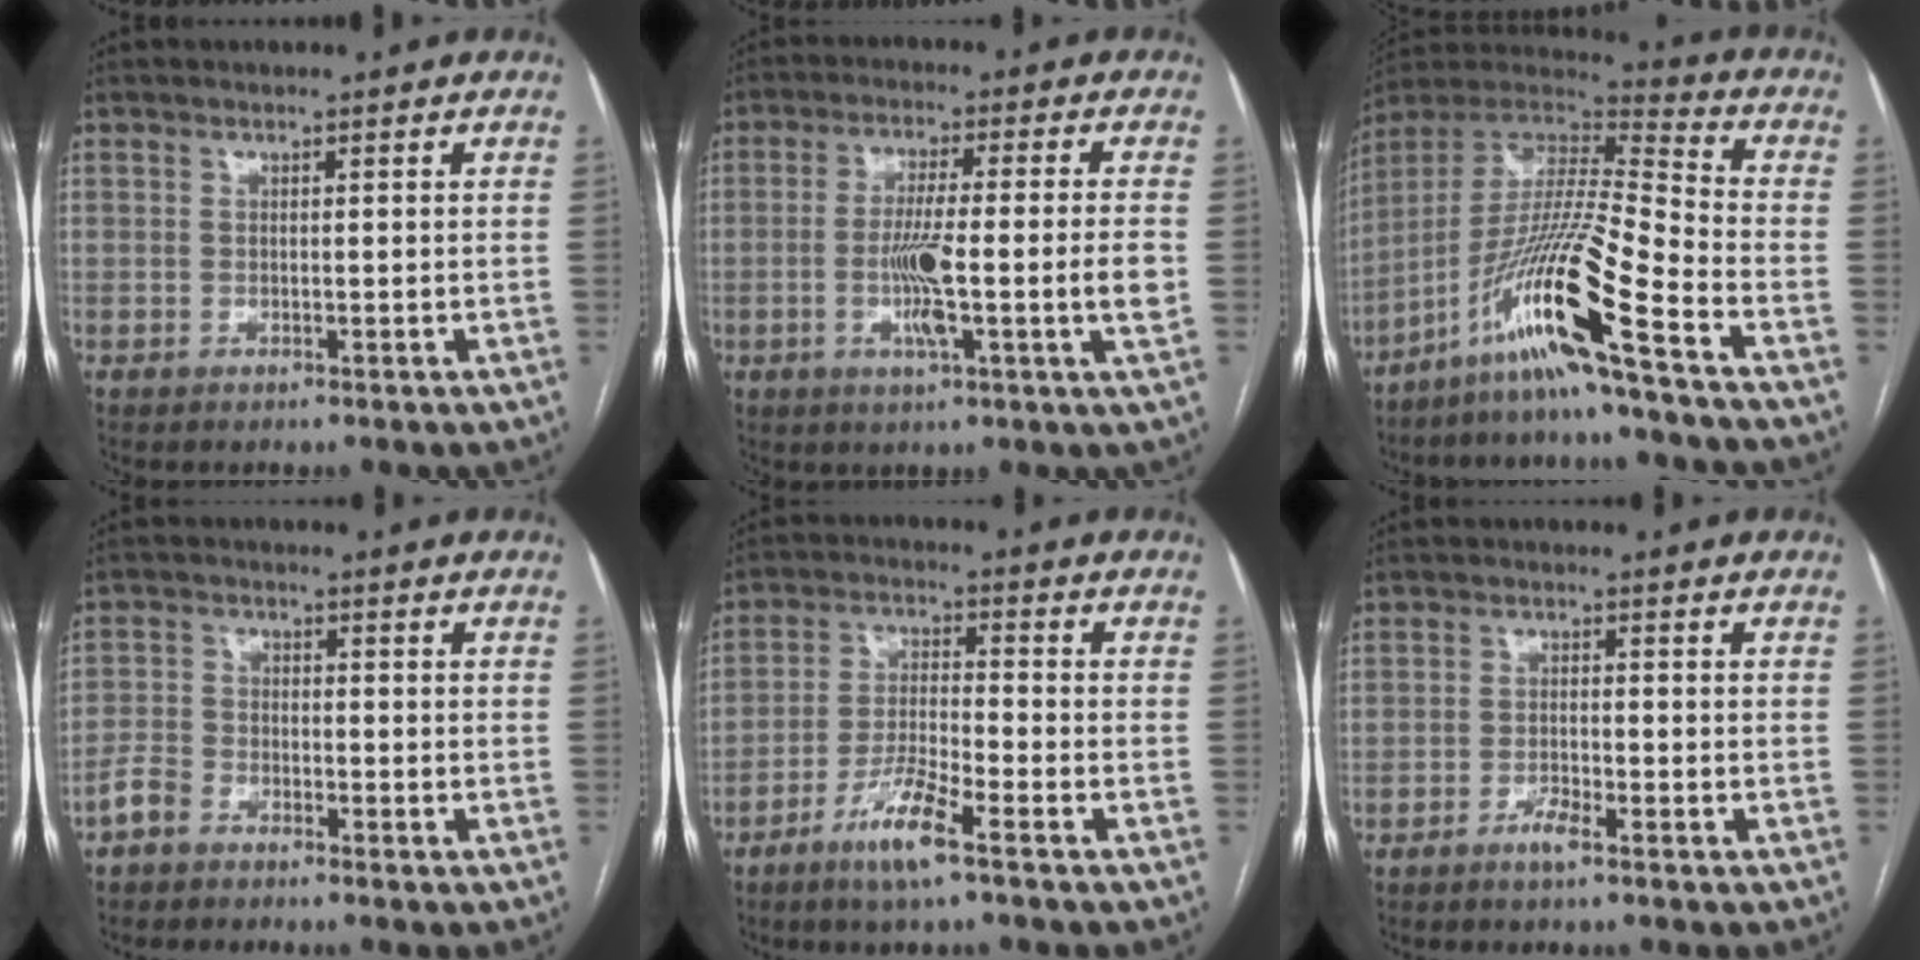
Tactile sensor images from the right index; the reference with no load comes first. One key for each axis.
{"total": 10.4, "fx": -1.9, "fy": -0.4, "fz": 10.2, "tx": -0.182, "ty": -0.003, "tz": -0.036}
{"total": 17.4, "fx": -10.3, "fy": -1.6, "fz": 14.0, "tx": -0.283, "ty": -0.013, "tz": -0.193}
{"total": 3.4, "fx": -2.7, "fy": 1.8, "fz": 0.9, "tx": -0.023, "ty": 0.005, "tz": -0.057}
{"total": 8.1, "fx": -5.1, "fy": 0.4, "fz": 6.2, "tx": -0.126, "ty": -0.012, "tz": -0.100}
{"total": 2.6, "fx": -1.9, "fy": 0.2, "fz": 1.8, "tx": -0.036, "ty": 0.000, "tz": -0.036}